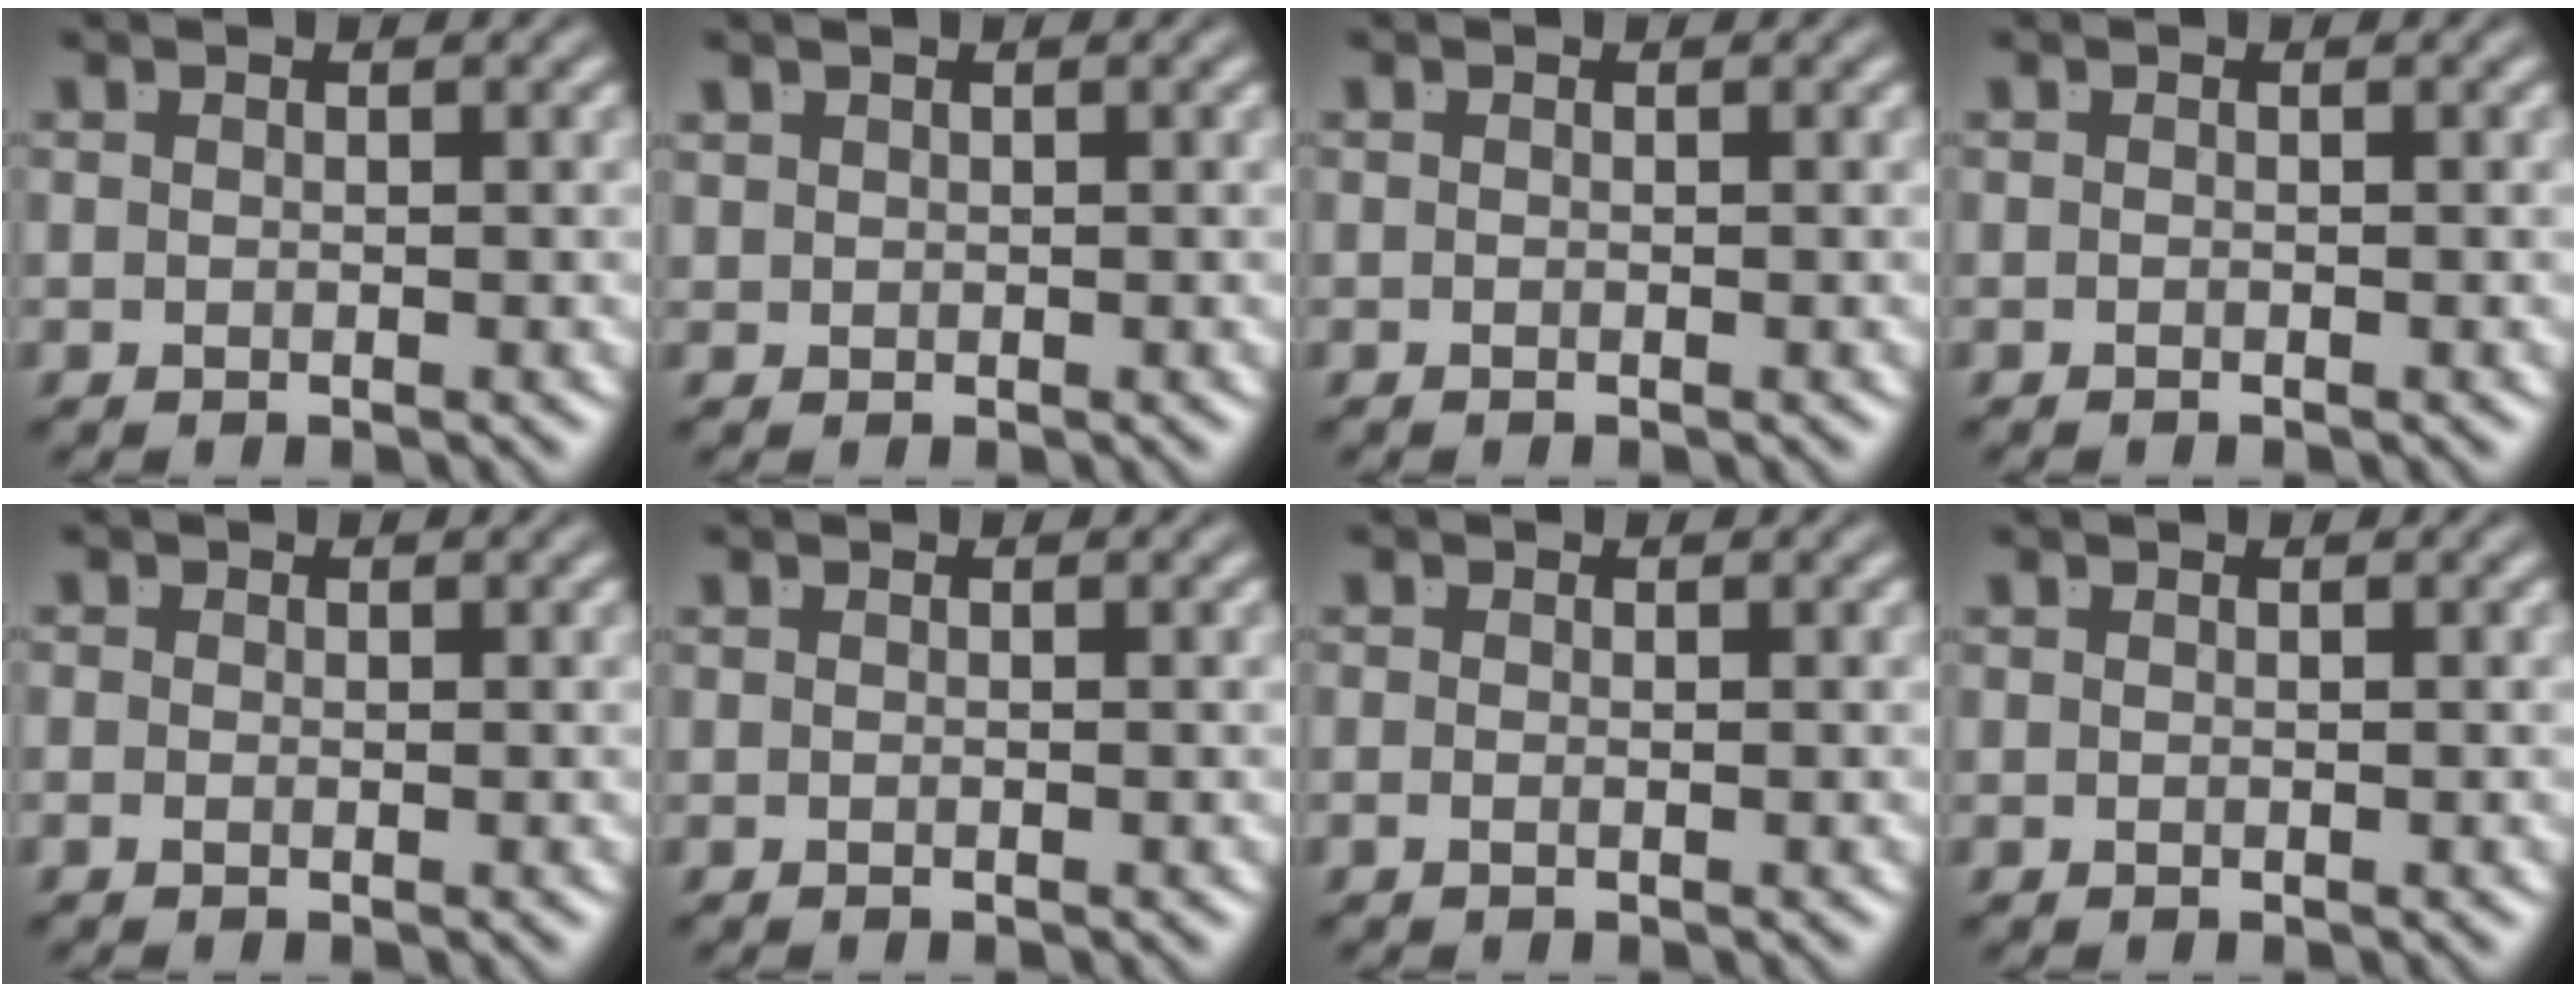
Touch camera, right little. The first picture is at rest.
{"total": 0.8, "force": [0.8, 0.0, 0.2], "torque": [-0.005, -0.002, 0.021]}
{"total": 0.0}
{"total": 0.6, "force": [-0.3, -0.5, 0.0], "torque": [0.004, -0.001, -0.005]}
{"total": 0.6, "force": [-0.3, 0.4, 0.3], "torque": [-0.008, -0.007, -0.005]}
{"total": 0.0}
{"total": 0.6, "force": [-0.5, 0.1, 0.4], "torque": [-0.009, -0.005, -0.006]}
{"total": 0.0}